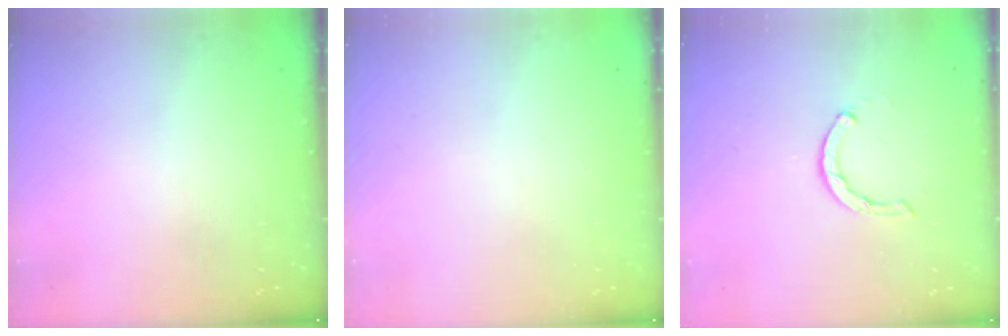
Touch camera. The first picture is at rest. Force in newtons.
{"total": 0.0}
{"total": 1.6, "press": 1.5, "slide": 0.4}